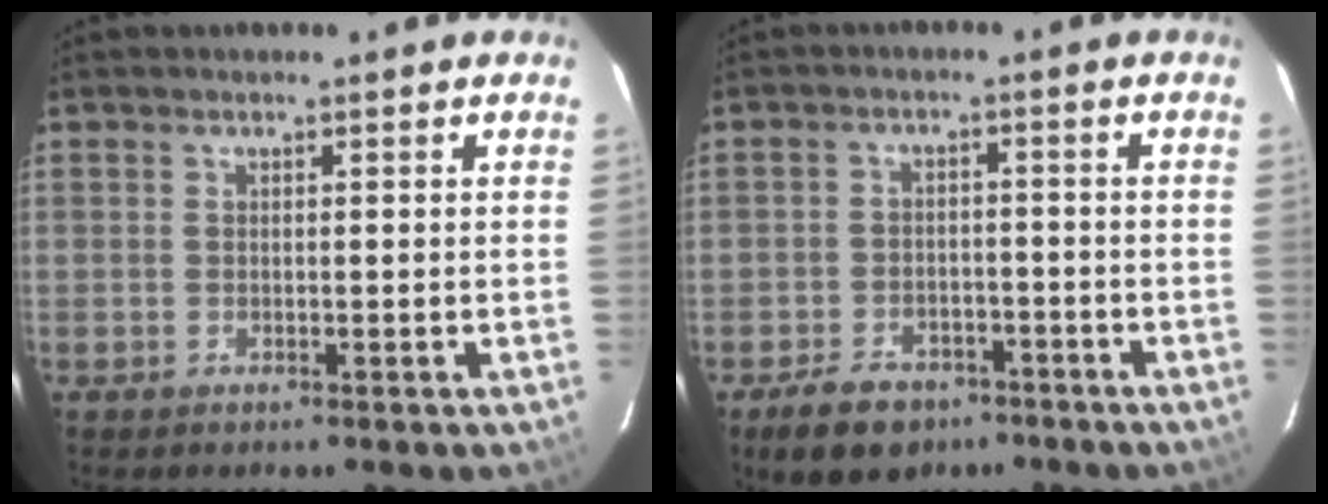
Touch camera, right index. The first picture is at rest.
{"total": 9.2, "force": [-6.2, 5.7, 3.8], "torque": [-0.098, 0.010, -0.085]}